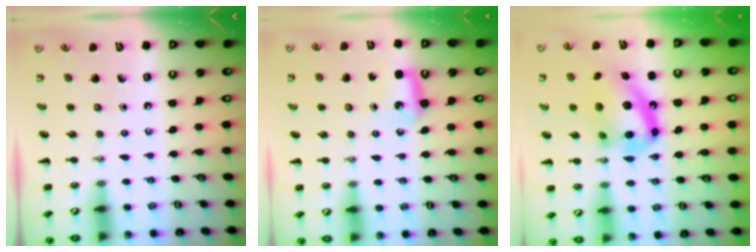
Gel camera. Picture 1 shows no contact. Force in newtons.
{"total": 5.6, "press": 5.4, "slide": 1.6}
{"total": 16.5, "press": 16.1, "slide": 3.5}